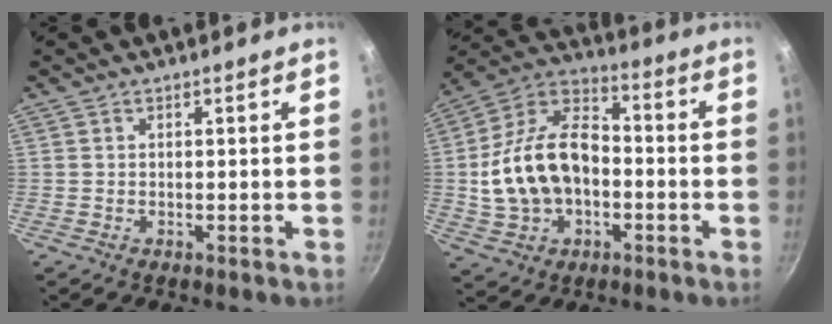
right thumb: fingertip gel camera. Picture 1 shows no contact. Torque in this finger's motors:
{"motor_torque": [-0.35, 1.23, 1.24, -1.15, 0.18]}